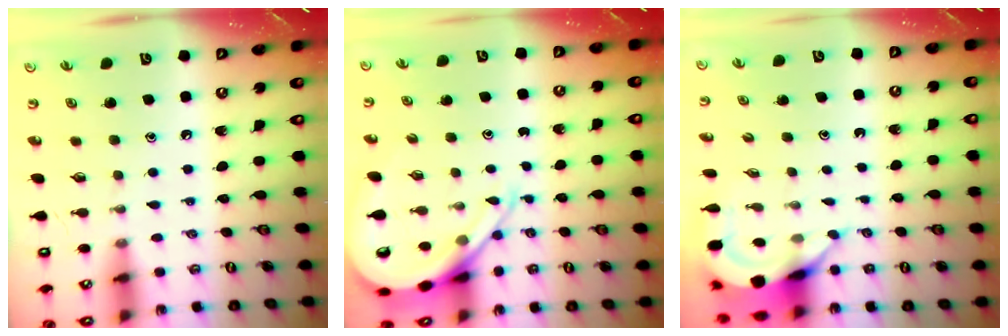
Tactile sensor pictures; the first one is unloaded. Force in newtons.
{"total": 9.9, "press": 9.8, "slide": 1.0}
{"total": 7.0, "press": 6.9, "slide": 0.5}